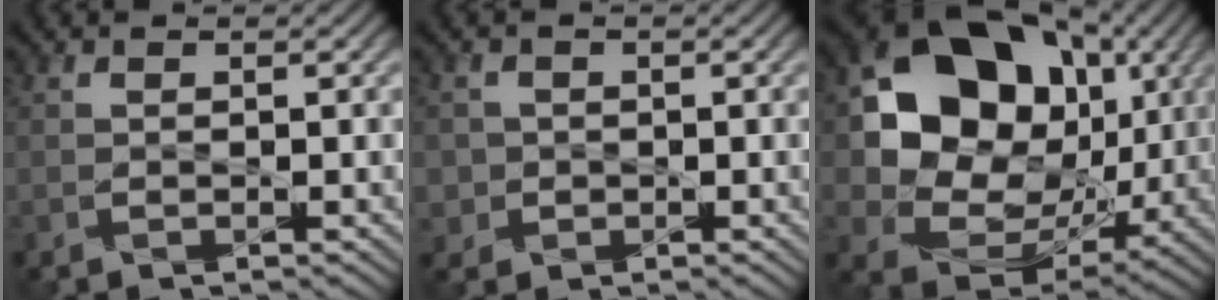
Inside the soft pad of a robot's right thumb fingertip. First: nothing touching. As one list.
[{"total": 2.4, "force": [-0.4, 2.3, 0.1], "torque": [-0.003, -0.007, -0.009]}, {"total": 16.2, "force": [2.8, 13.1, 9.1], "torque": [-0.175, -0.007, 0.051]}]